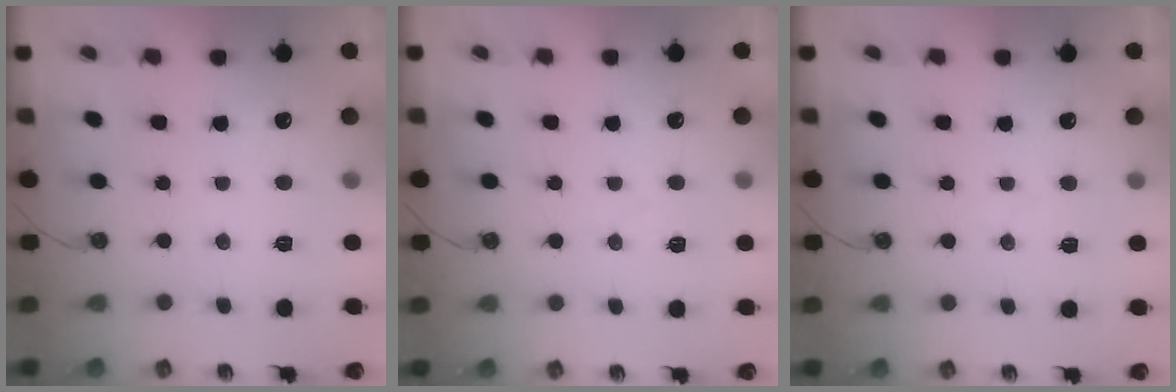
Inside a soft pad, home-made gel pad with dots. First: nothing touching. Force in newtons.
{"total": 6.4, "press": 6.3, "slide": 0.8}
{"total": 3.8, "press": 3.8, "slide": 0.5}